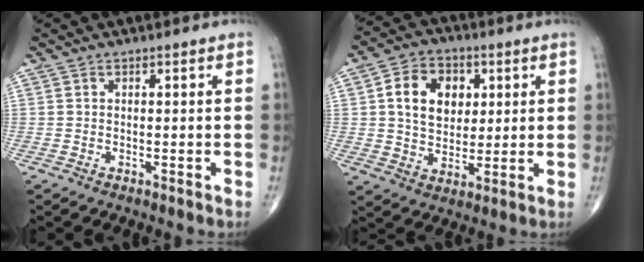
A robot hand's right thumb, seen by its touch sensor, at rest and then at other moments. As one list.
[{"total": 11.9, "force": [2.9, 8.9, 7.3], "torque": [-0.088, -0.002, 0.049]}]